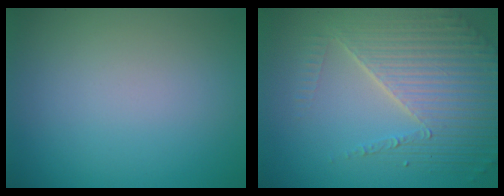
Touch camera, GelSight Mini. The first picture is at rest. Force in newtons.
{"total": 6.9, "press": 5.0, "slide": 4.8}